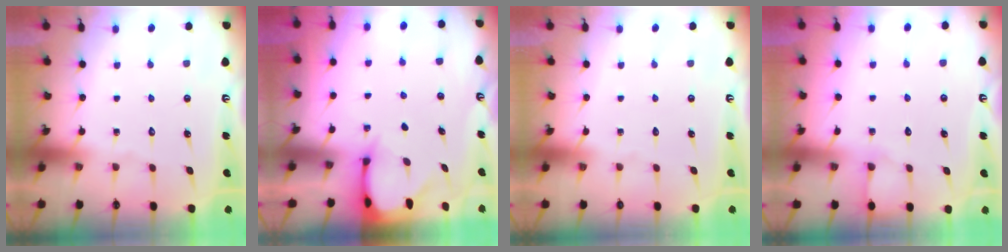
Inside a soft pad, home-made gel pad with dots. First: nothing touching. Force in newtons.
{"total": 2.6, "press": 2.6, "slide": 0.3}
{"total": 0.0}
{"total": 5.1, "press": 5.1, "slide": 0.7}